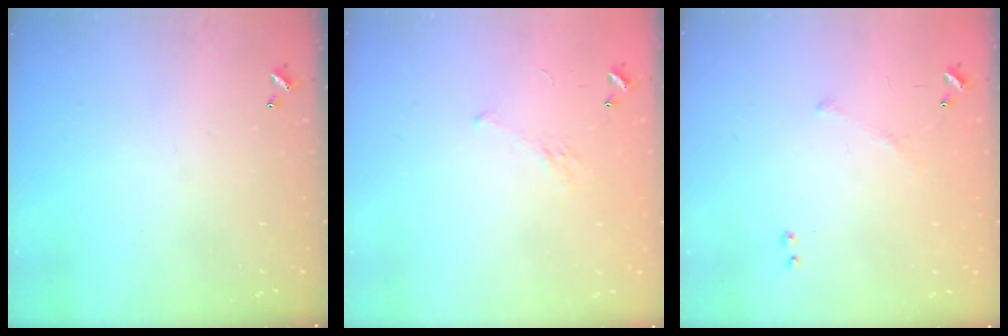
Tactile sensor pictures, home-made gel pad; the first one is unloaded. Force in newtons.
{"total": 2.8, "press": 2.6, "slide": 1.1}
{"total": 7.9, "press": 7.9, "slide": 0.7}